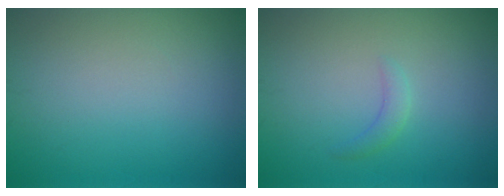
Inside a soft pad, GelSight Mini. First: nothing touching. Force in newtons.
{"total": 1.2, "press": 1.2, "slide": 0.1}